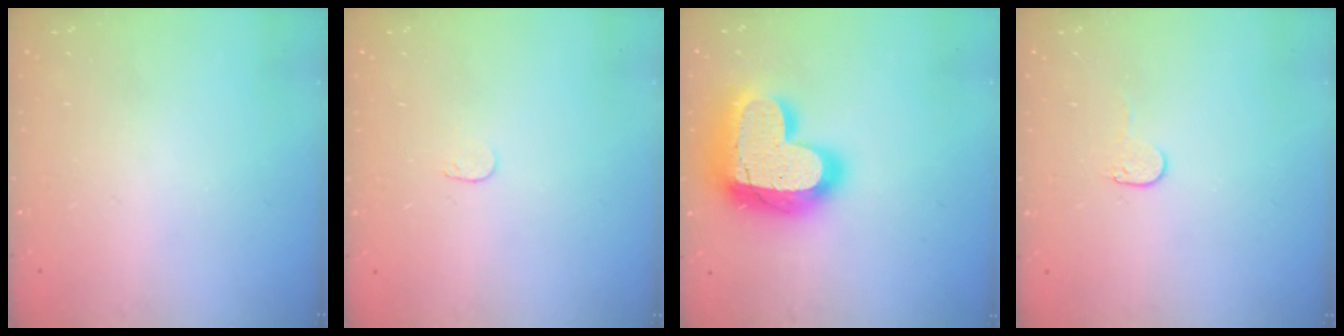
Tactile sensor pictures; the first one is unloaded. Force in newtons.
{"total": 3.6, "press": 3.6, "slide": 0.3}
{"total": 26.7, "press": 26.6, "slide": 1.8}
{"total": 4.5, "press": 4.5, "slide": 0.5}